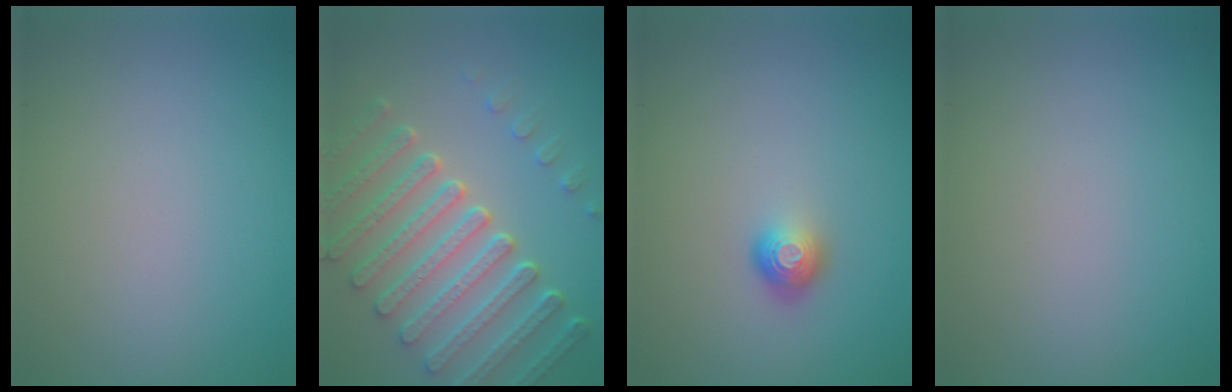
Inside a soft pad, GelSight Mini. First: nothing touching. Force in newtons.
{"total": 7.2, "press": 5.4, "slide": 4.7}
{"total": 1.8, "press": 1.2, "slide": 1.2}
{"total": 0.0}